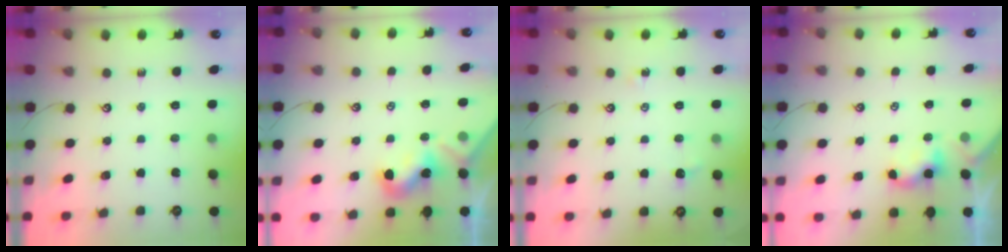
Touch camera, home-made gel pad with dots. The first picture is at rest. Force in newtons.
{"total": 2.0, "press": 2.0, "slide": 0.5}
{"total": 2.5, "press": 2.4, "slide": 0.6}
{"total": 1.4, "press": 1.4, "slide": 0.2}